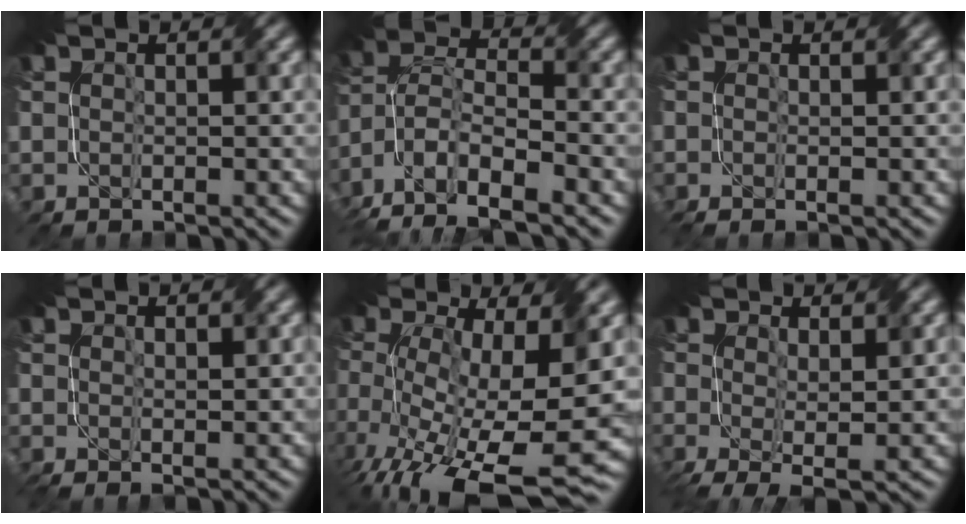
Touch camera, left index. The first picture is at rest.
{"total": 10.0, "force": [-6.8, 3.7, 6.3], "torque": [-0.120, -0.003, -0.134]}
{"total": 1.0, "force": [-0.4, 0.2, 0.9], "torque": [-0.017, -0.009, -0.007]}
{"total": 1.0, "force": [0.4, 0.2, 0.9], "torque": [-0.012, -0.001, 0.013]}
{"total": 15.4, "force": [-4.4, 6.7, 13.2], "torque": [-0.242, -0.041, -0.051]}
{"total": 3.9, "force": [-0.2, 1.3, 3.7], "torque": [-0.072, -0.010, -0.001]}